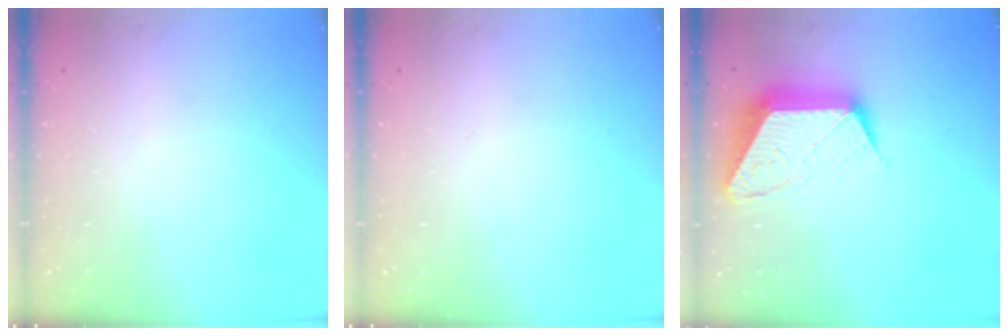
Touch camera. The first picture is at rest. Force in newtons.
{"total": 0.0}
{"total": 14.0, "press": 14.0, "slide": 0.9}